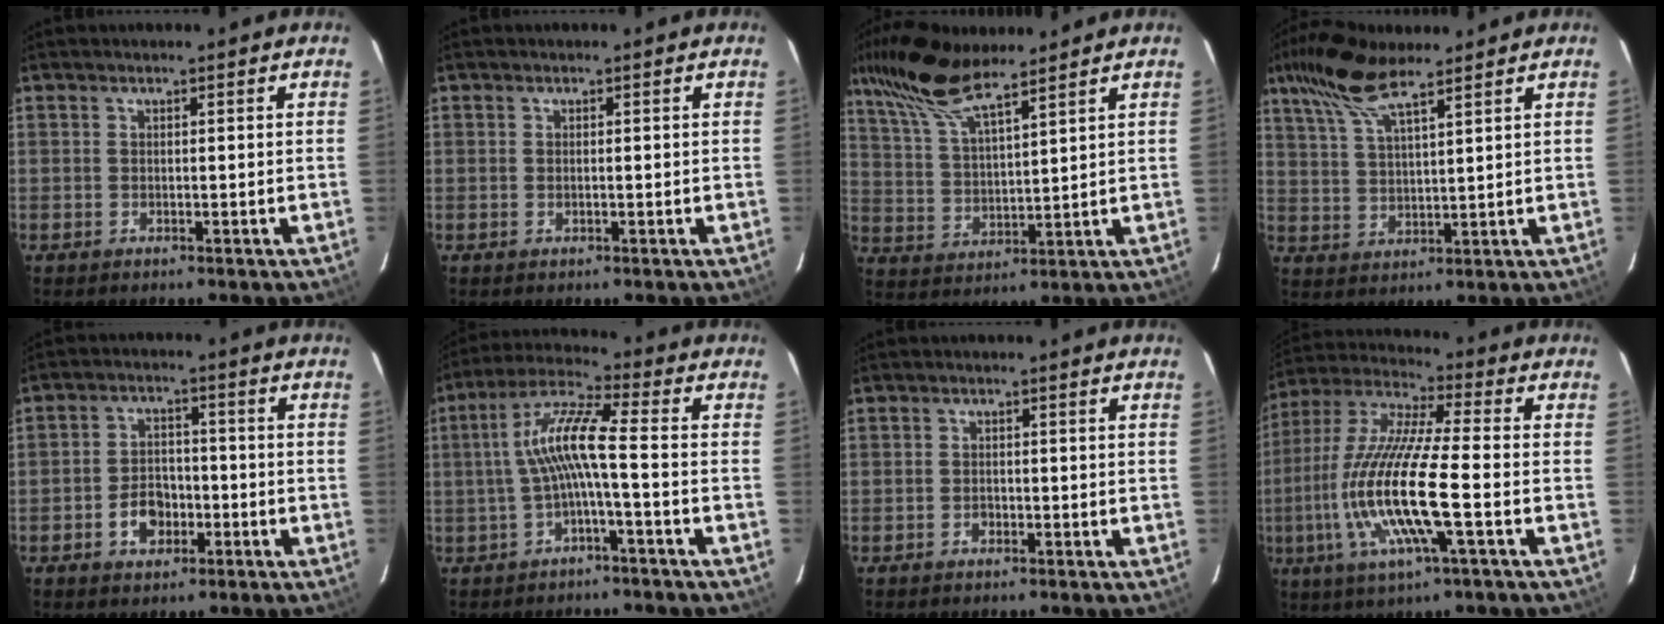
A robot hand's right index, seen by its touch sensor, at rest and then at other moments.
{"total": 0.5, "force": [0.0, 0.1, 0.5], "torque": [-0.012, 0.002, 0.000]}
{"total": 13.6, "force": [10.3, 3.5, 8.2], "torque": [-0.156, 0.026, 0.204]}
{"total": 11.2, "force": [7.7, 3.1, 7.4], "torque": [-0.150, 0.024, 0.148]}
{"total": 6.4, "force": [-2.7, 4.6, 3.6], "torque": [-0.070, 0.017, -0.039]}
{"total": 8.7, "force": [-1.5, 0.4, 8.6], "torque": [-0.188, 0.020, -0.027]}
{"total": 1.3, "force": [-0.7, 1.0, 0.6], "torque": [-0.010, 0.002, -0.011]}
{"total": 18.7, "force": [-4.7, 2.5, 17.9], "torque": [-0.360, -0.018, -0.094]}